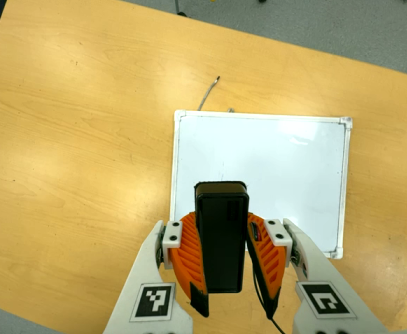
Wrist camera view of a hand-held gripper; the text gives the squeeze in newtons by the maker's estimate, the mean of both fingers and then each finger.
{"total": 7.7, "left": 6.4, "right": 9.0}